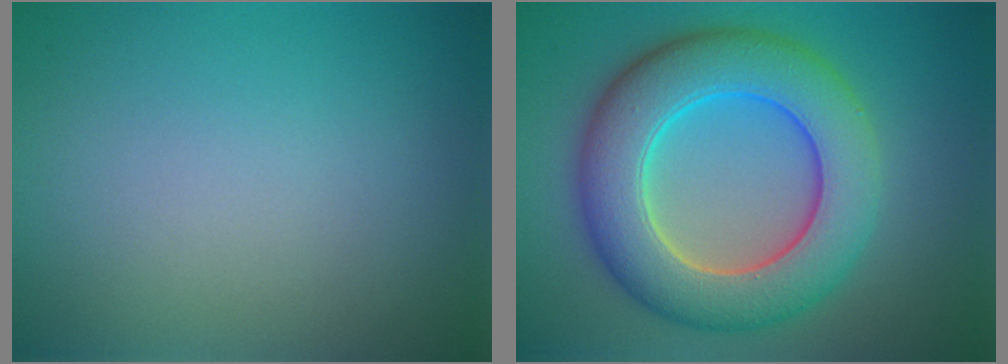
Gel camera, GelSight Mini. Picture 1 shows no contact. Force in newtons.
{"total": 9.7, "press": 9.7, "slide": 0.1}